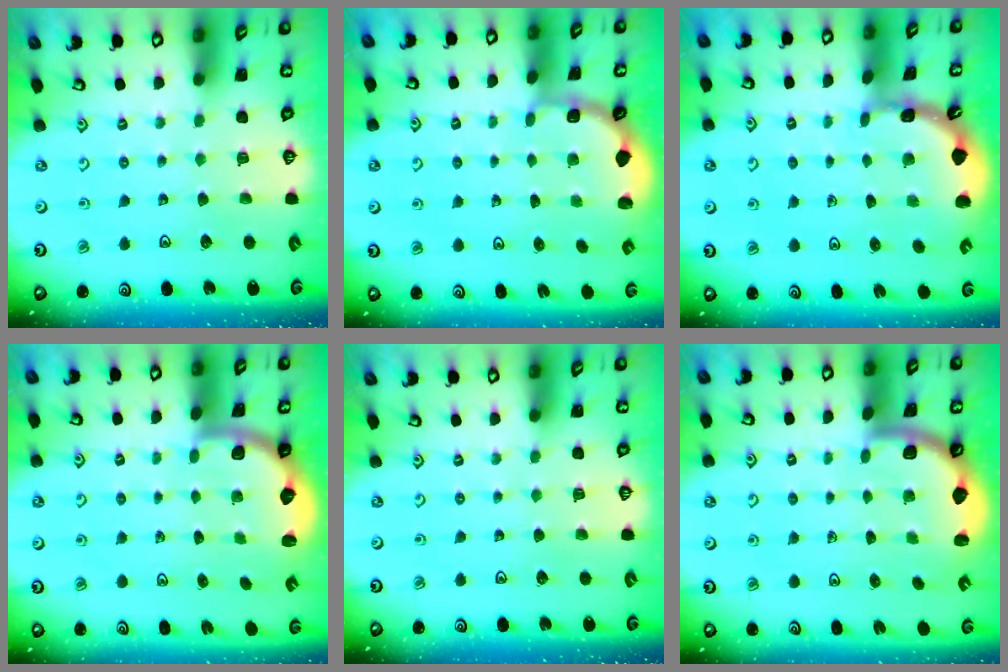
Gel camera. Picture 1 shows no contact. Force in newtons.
{"total": 1.8, "press": 1.6, "slide": 0.7}
{"total": 1.6, "press": 1.6, "slide": 0.3}
{"total": 2.2, "press": 2.0, "slide": 0.8}
{"total": 0.0}
{"total": 1.6, "press": 1.6, "slide": 0.1}